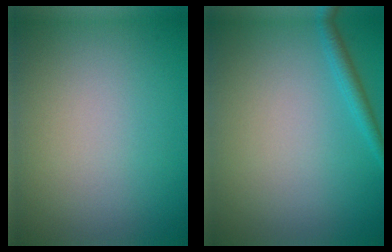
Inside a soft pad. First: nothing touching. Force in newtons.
{"total": 1.5, "press": 1.5, "slide": 0.1}